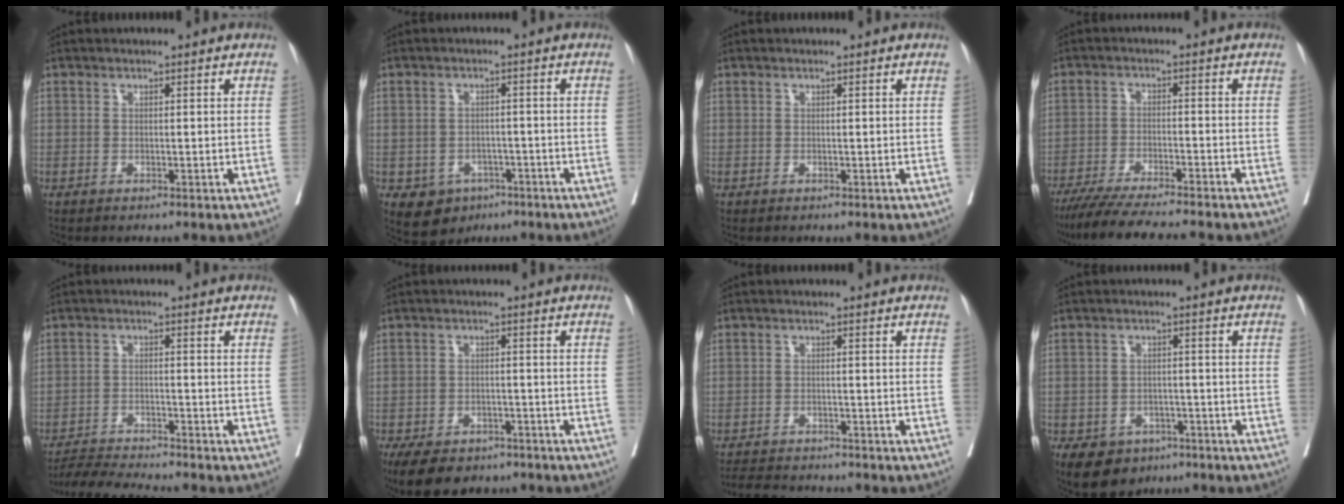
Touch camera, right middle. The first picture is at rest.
{"total": 5.8, "force": [-3.2, 4.5, 1.8], "torque": [-0.030, 0.002, -0.039]}
{"total": 0.0}
{"total": 13.3, "force": [-11.5, 0.1, 6.6], "torque": [-0.092, -0.034, -0.179]}
{"total": 7.7, "force": [-7.2, -1.2, 2.5], "torque": [-0.042, -0.018, -0.126]}
{"total": 11.4, "force": [-8.6, 5.5, 4.9], "torque": [-0.092, -0.007, -0.125]}
{"total": 7.4, "force": [-7.1, 0.9, 2.1], "torque": [-0.033, -0.007, -0.108]}
{"total": 8.5, "force": [-5.5, 5.8, 2.9], "torque": [-0.059, -0.001, -0.080]}